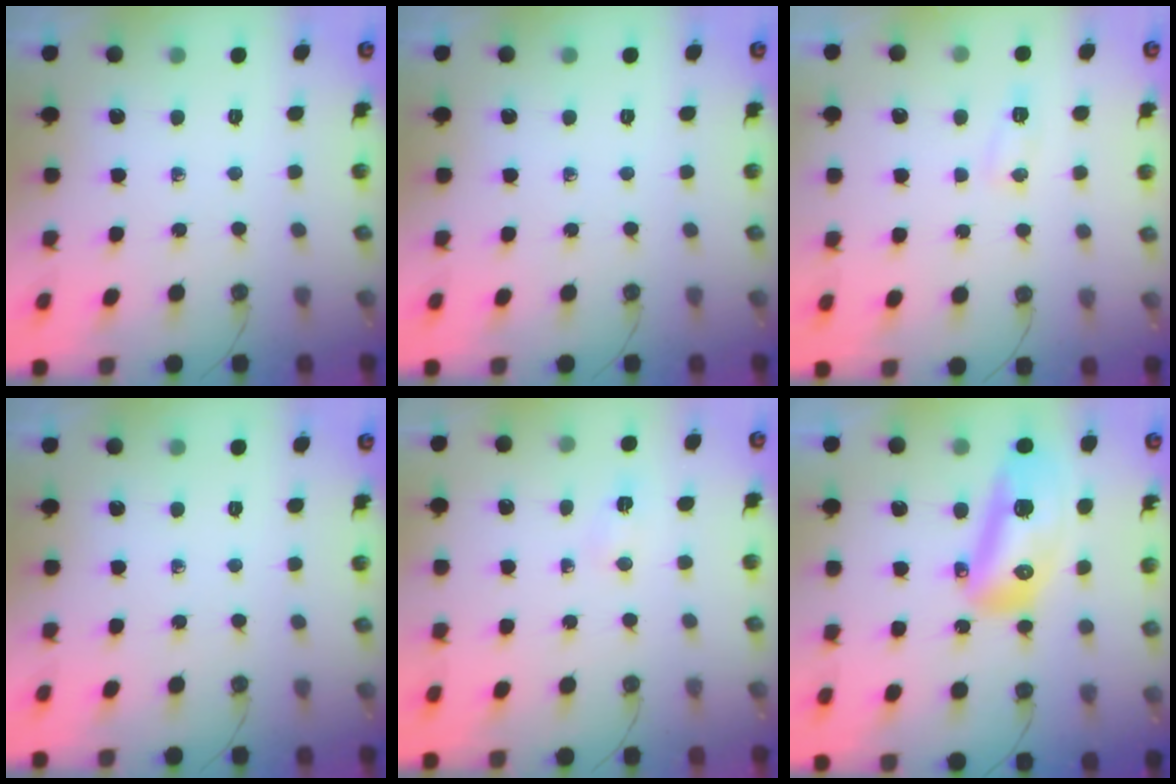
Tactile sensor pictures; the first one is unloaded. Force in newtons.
{"total": 0.0}
{"total": 15.9, "press": 5.9, "slide": 14.7}
{"total": 0.0}
{"total": 2.3, "press": 2.3, "slide": 0.3}
{"total": 15.9, "press": 15.8, "slide": 2.0}